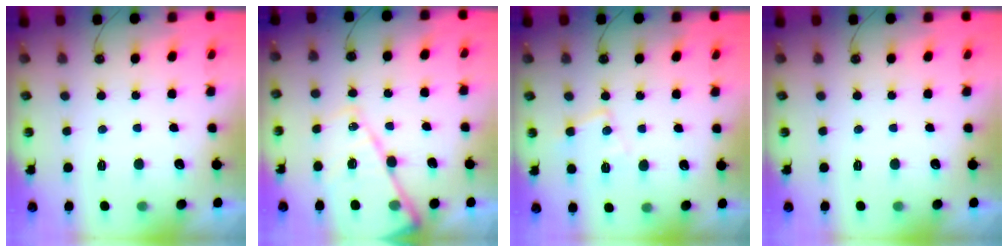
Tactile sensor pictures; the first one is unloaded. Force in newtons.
{"total": 19.3, "press": 19.2, "slide": 2.1}
{"total": 9.6, "press": 9.6, "slide": 0.7}
{"total": 0.0}